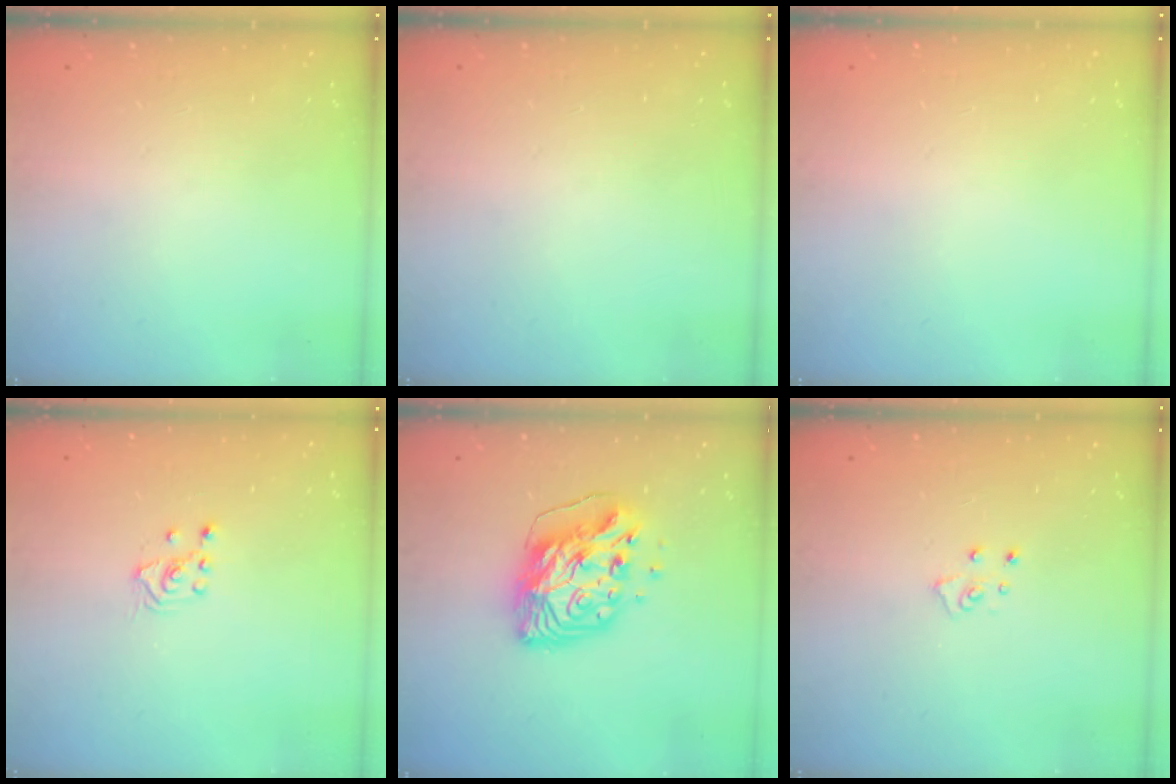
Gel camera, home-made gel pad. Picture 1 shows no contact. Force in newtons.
{"total": 0.0}
{"total": 0.0}
{"total": 2.6, "press": 2.4, "slide": 0.8}
{"total": 14.5, "press": 14.4, "slide": 1.8}
{"total": 5.7, "press": 5.7, "slide": 0.4}